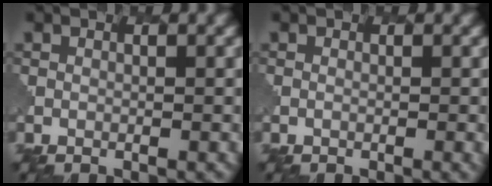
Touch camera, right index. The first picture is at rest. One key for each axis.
{"total": 1.2, "fx": -0.1, "fy": 0.5, "fz": 1.0, "tx": -0.005, "ty": 0.000, "tz": -0.004}